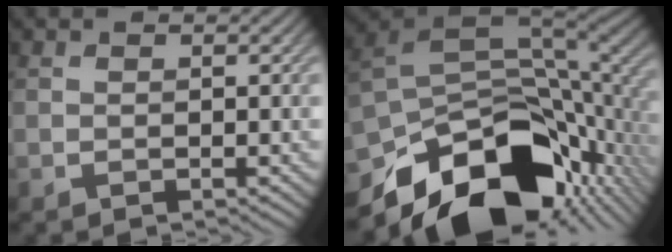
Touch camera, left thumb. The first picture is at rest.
{"total": 16.7, "force": [-9.1, 8.9, 10.9], "torque": [-0.189, -0.036, -0.141]}